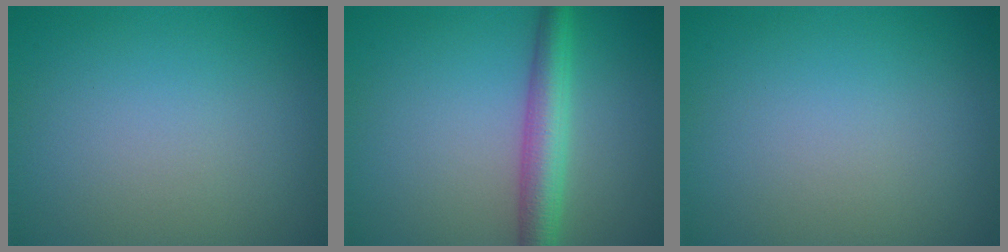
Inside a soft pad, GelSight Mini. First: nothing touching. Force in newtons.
{"total": 4.1, "press": 4.1, "slide": 0.1}
{"total": 0.0}